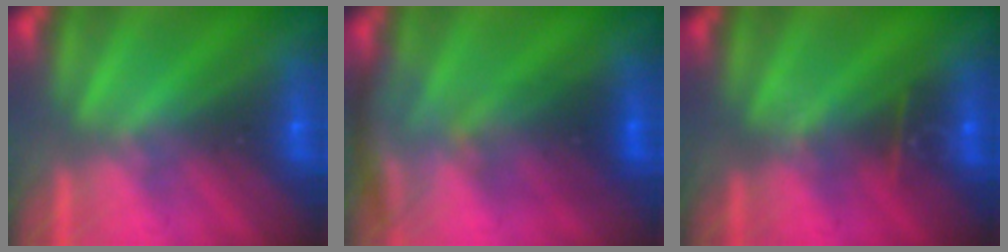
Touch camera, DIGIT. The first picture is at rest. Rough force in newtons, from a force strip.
{"total": 2.8}
{"total": 2.8}